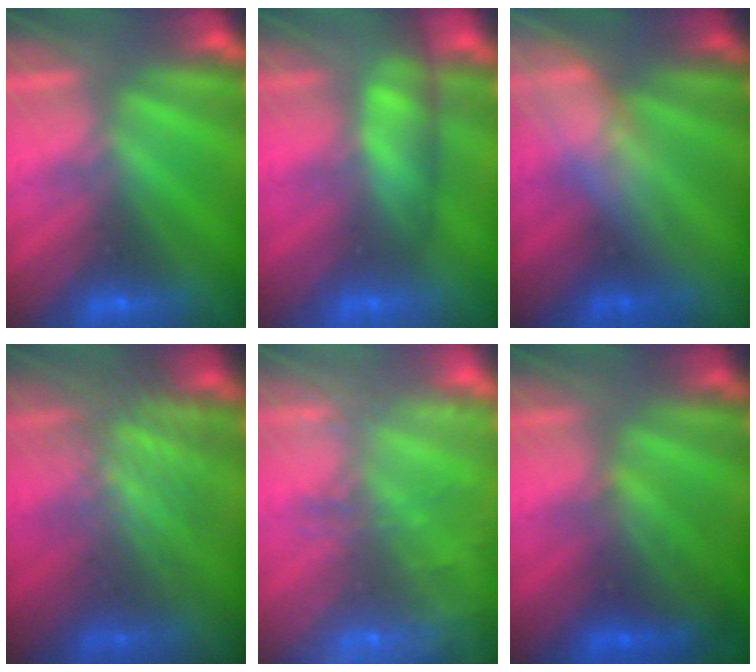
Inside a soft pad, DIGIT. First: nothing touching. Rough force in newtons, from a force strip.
{"total": 4.9}
{"total": 2.9}
{"total": 3.2}
{"total": 7.1}
{"total": 2.4}